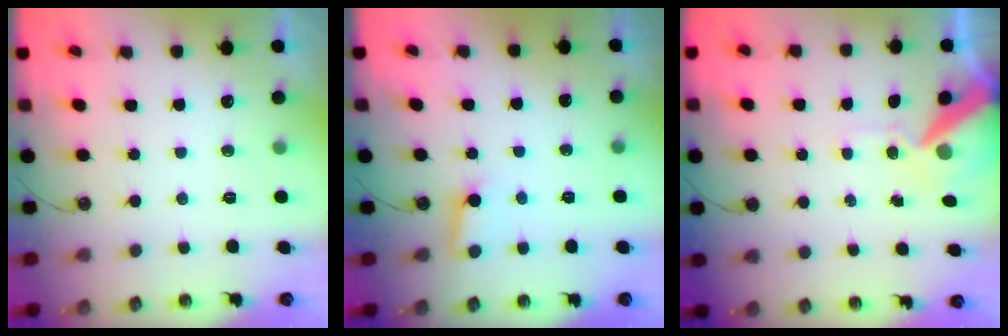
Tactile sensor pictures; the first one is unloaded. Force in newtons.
{"total": 3.0, "press": 2.9, "slide": 0.3}
{"total": 11.7, "press": 11.6, "slide": 1.5}